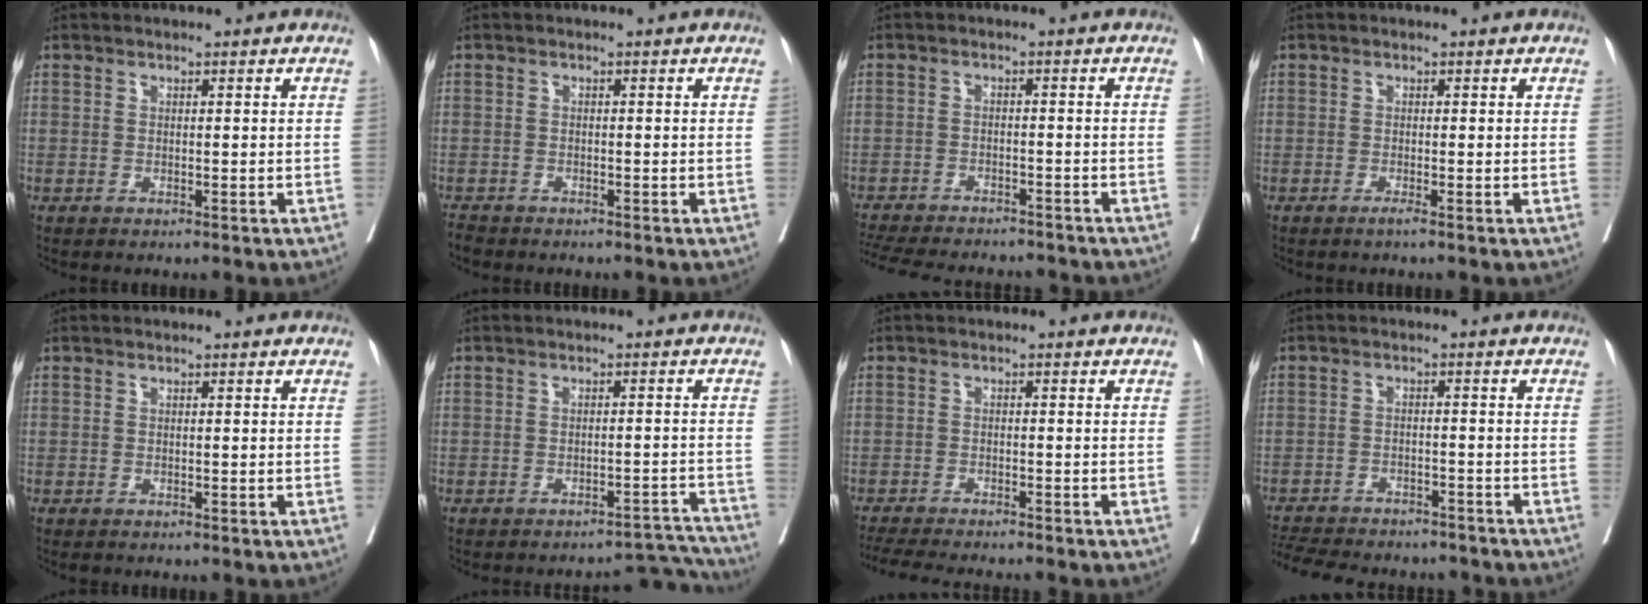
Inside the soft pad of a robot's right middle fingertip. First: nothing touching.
{"total": 1.8, "force": [-1.7, 0.6, 0.2], "torque": [-0.006, -0.005, -0.028]}
{"total": 16.4, "force": [-14.8, 4.0, 6.0], "torque": [-0.150, -0.018, -0.203]}
{"total": 0.6, "force": [-0.4, -0.2, 0.4], "torque": [-0.005, 0.000, -0.009]}
{"total": 0.0}
{"total": 5.9, "force": [-5.8, -0.1, -1.0], "torque": [0.035, 0.024, -0.068]}
{"total": 11.0, "force": [-10.0, 0.9, 4.6], "torque": [-0.062, -0.016, -0.140]}
{"total": 16.2, "force": [-14.5, 4.8, 5.4], "torque": [-0.137, -0.007, -0.198]}